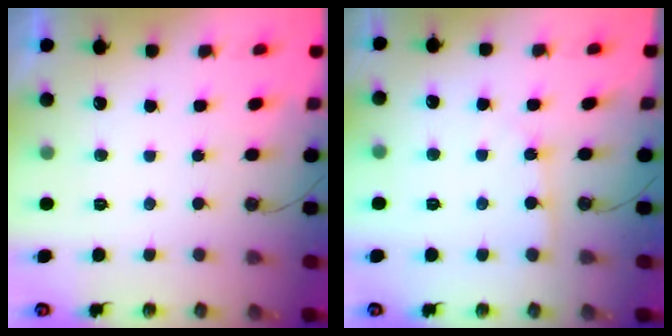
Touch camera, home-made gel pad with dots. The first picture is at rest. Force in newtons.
{"total": 3.2, "press": 3.2, "slide": 0.3}